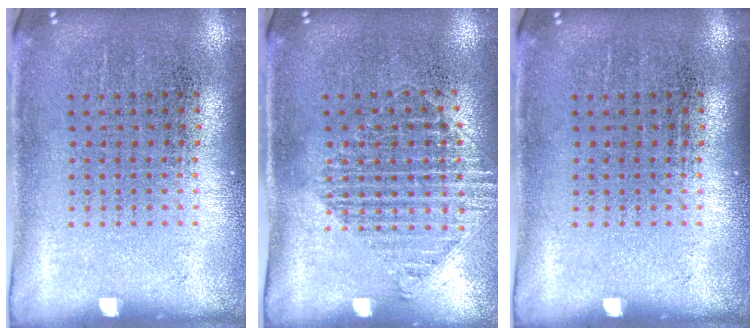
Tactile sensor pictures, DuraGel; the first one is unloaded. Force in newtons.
{"total": 1.3, "press": 1.1, "slide": 0.7}
{"total": 0.0}